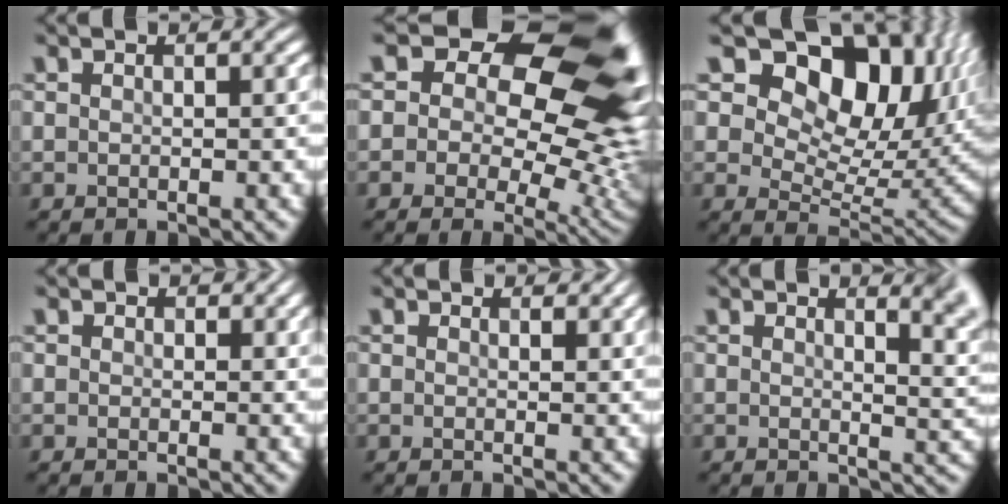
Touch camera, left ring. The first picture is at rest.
{"total": 16.3, "force": [6.0, 9.6, 11.7], "torque": [-0.129, 0.027, 0.094]}
{"total": 13.3, "force": [6.9, 7.6, 8.4], "torque": [-0.124, 0.004, 0.107]}
{"total": 0.9, "force": [0.6, 0.1, -0.7], "torque": [0.012, -0.001, 0.004]}
{"total": 1.2, "force": [1.1, -0.4, -0.4], "torque": [0.004, -0.001, 0.010]}
{"total": 4.0, "force": [2.6, 1.3, 2.8], "torque": [-0.005, 0.011, 0.023]}